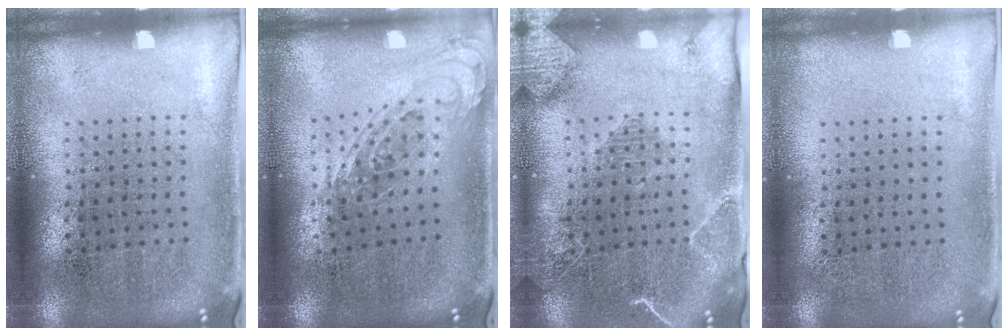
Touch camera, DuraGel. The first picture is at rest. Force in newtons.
{"total": 0.8, "press": 0.7, "slide": 0.3}
{"total": 2.1, "press": 2.0, "slide": 0.5}
{"total": 0.0}